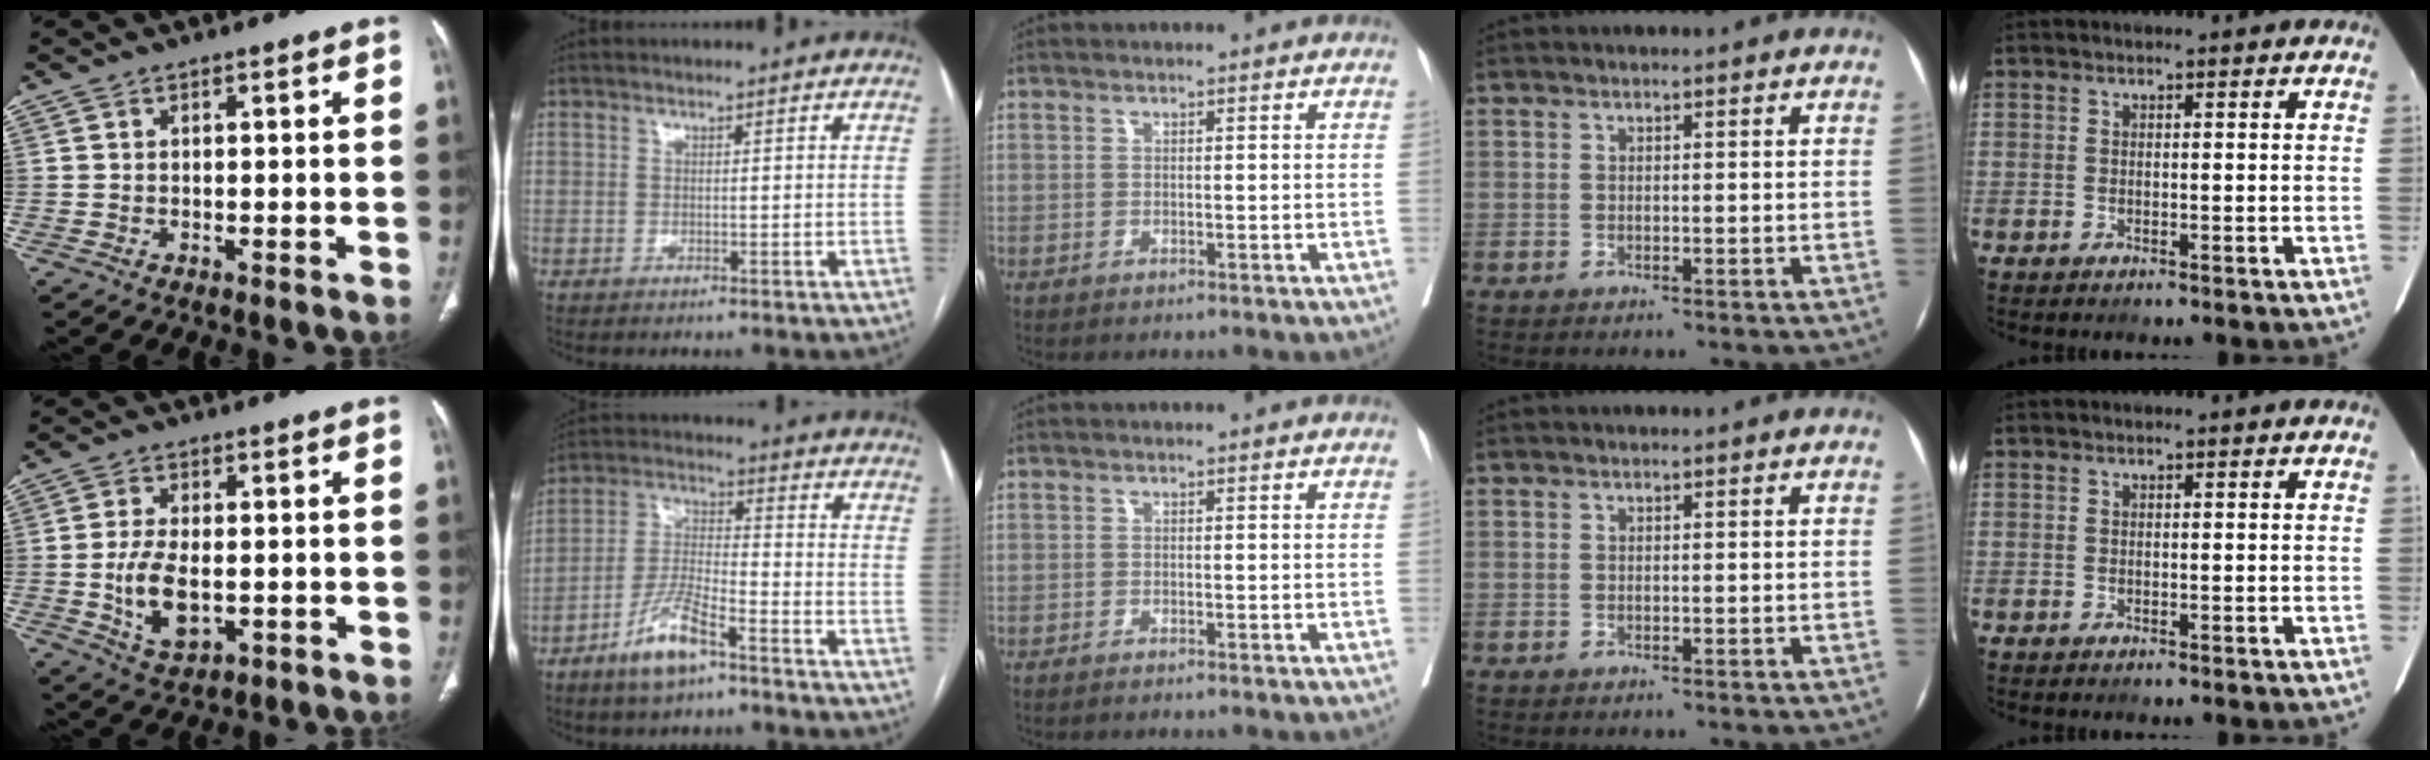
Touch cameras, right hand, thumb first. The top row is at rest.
{"thumb": {"total": 8.6, "force": [-1.3, 4.7, 7.1], "torque": [-0.133, -0.005, -0.016]}, "index": {"total": 8.6, "force": [-5.6, 2.0, 6.2], "torque": [-0.134, -0.006, -0.109]}, "middle": {"total": 1.4, "force": [-1.2, -0.2, 0.7], "torque": [-0.011, 0.000, -0.015]}}